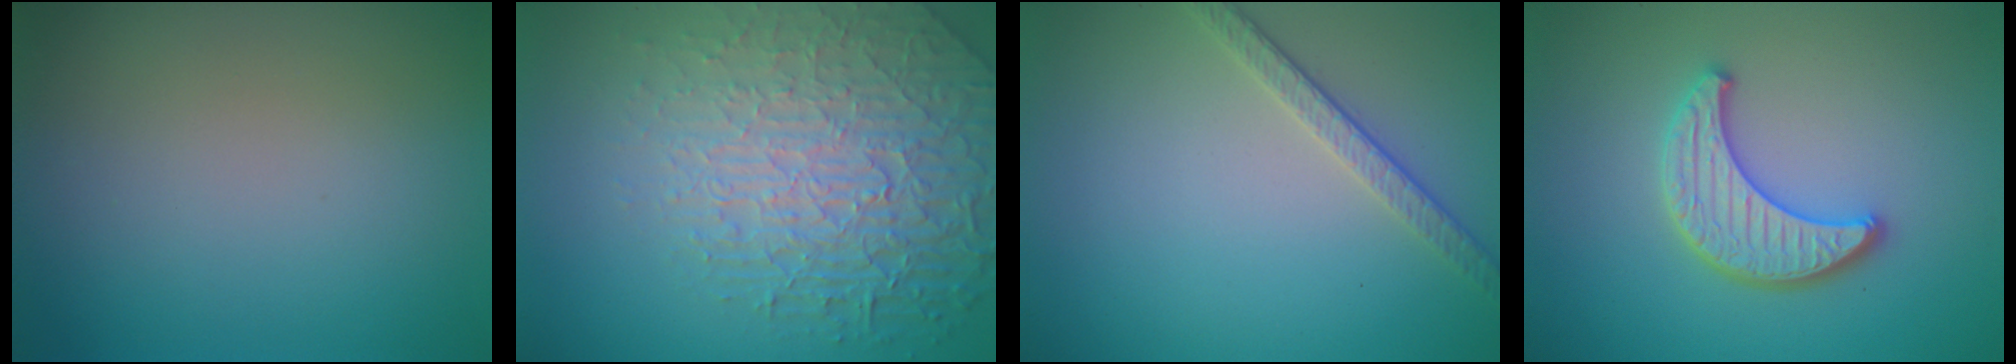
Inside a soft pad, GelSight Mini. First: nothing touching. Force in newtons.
{"total": 7.3, "press": 5.7, "slide": 4.6}
{"total": 2.5, "press": 2.2, "slide": 1.2}
{"total": 3.8, "press": 3.6, "slide": 1.2}